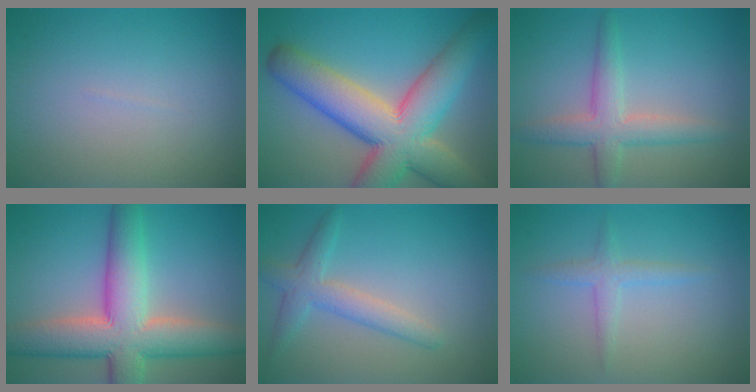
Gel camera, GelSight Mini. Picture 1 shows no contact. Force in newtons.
{"total": 12.0, "press": 11.9, "slide": 0.9}
{"total": 3.8, "press": 3.8, "slide": 0.0}
{"total": 9.9, "press": 9.9, "slide": 0.5}
{"total": 3.1, "press": 3.0, "slide": 0.1}
{"total": 1.7, "press": 1.7, "slide": 0.1}